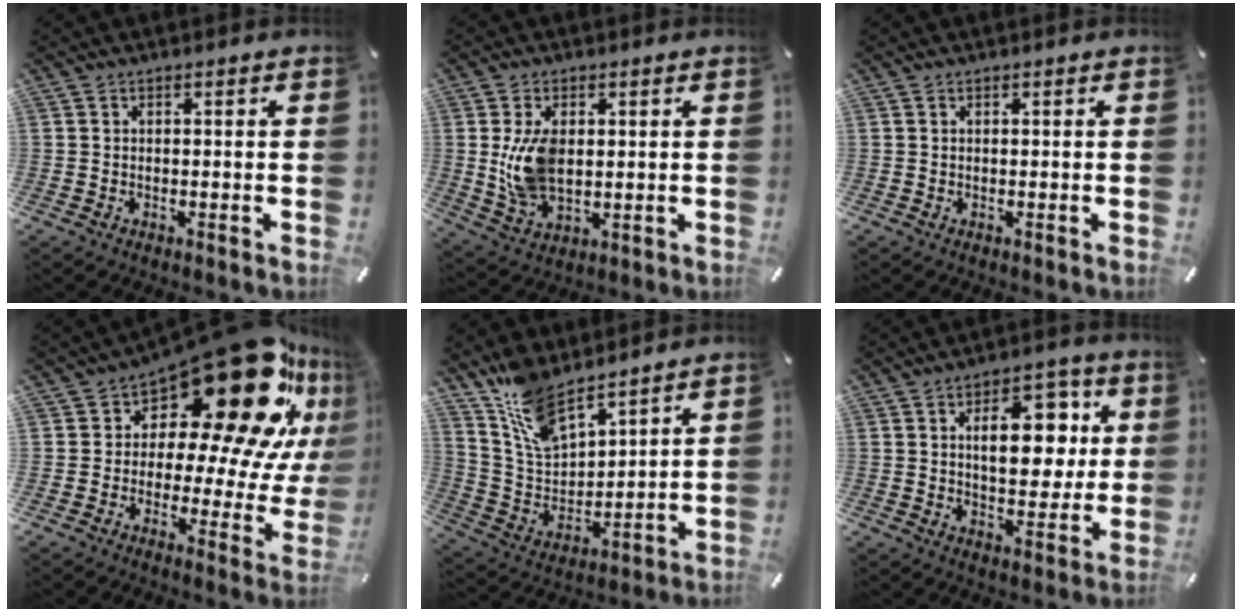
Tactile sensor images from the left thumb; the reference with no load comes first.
{"total": 10.0, "force": [1.5, 6.2, 7.7], "torque": [-0.146, -0.008, 0.025]}
{"total": 0.0}
{"total": 26.4, "force": [14.0, 11.5, 19.1], "torque": [-0.254, -0.108, 0.235]}
{"total": 12.0, "force": [10.0, 4.5, 4.9], "torque": [-0.140, -0.057, 0.190]}
{"total": 14.5, "force": [3.6, 8.8, 11.0], "torque": [-0.142, -0.006, 0.054]}